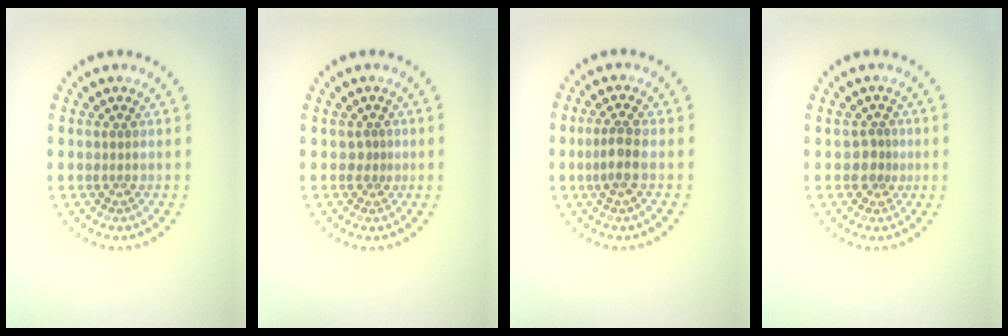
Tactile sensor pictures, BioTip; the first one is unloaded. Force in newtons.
{"total": 0.6, "press": 0.3, "slide": 0.6}
{"total": 2.0, "press": 1.8, "slide": 0.9}
{"total": 1.9, "press": 1.5, "slide": 1.1}